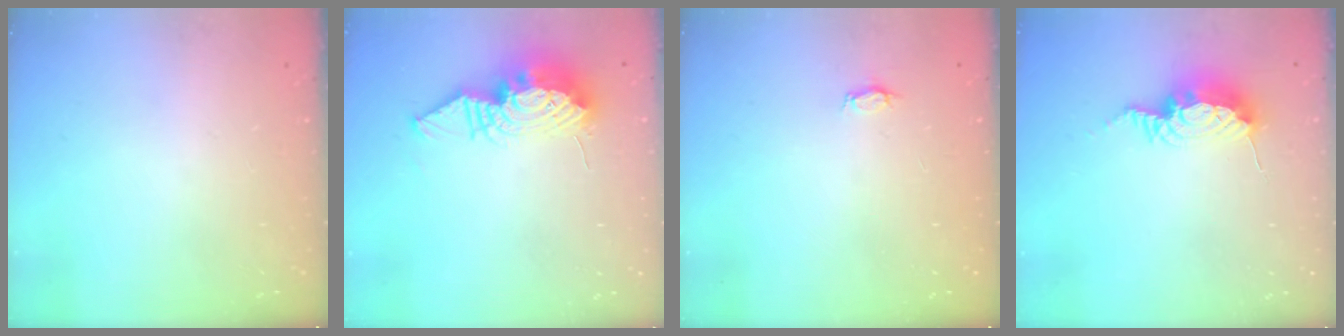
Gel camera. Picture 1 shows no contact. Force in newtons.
{"total": 12.6, "press": 12.6, "slide": 1.1}
{"total": 2.8, "press": 2.8, "slide": 0.3}
{"total": 9.7, "press": 9.7, "slide": 1.1}